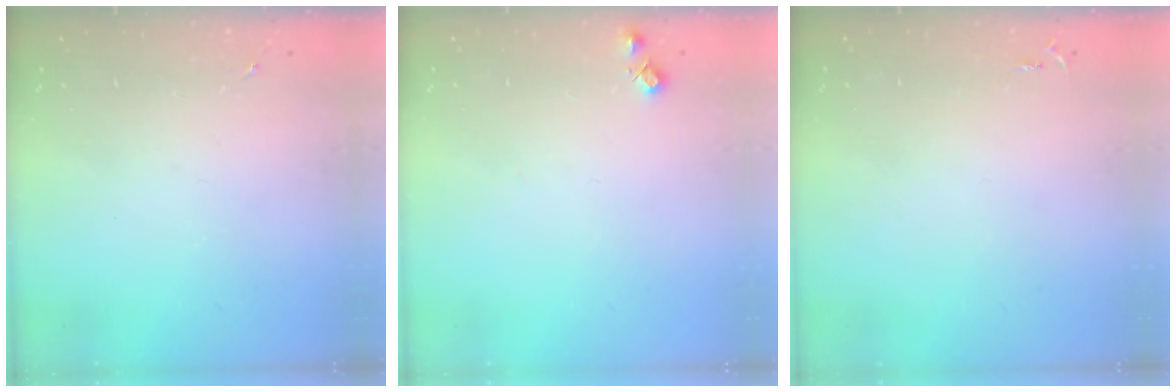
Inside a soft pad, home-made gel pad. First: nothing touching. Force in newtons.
{"total": 6.6, "press": 6.6, "slide": 0.6}
{"total": 2.5, "press": 2.5, "slide": 0.3}